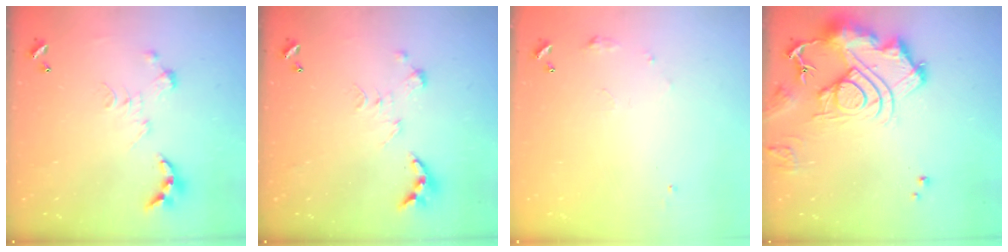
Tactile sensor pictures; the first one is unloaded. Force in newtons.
{"total": 0.0}
{"total": 5.9, "press": 5.9, "slide": 0.8}
{"total": 16.2, "press": 16.1, "slide": 1.7}